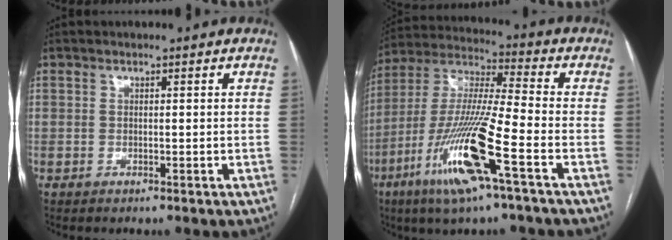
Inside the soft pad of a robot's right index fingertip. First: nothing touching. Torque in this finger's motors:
{"motor_torque": [1.42, -0.72, 0.52, 0.21]}